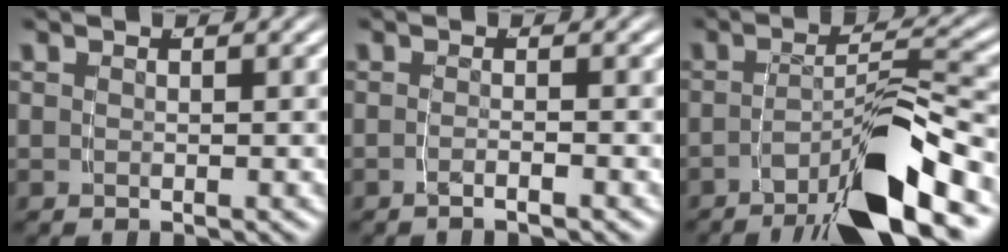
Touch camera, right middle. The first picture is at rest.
{"total": 1.6, "force": [-1.4, -0.7, 0.5], "torque": [-0.014, -0.002, -0.024]}
{"total": 7.3, "force": [-4.5, 0.7, 5.7], "torque": [-0.082, -0.004, -0.067]}